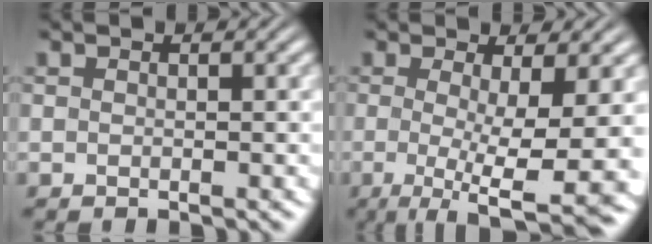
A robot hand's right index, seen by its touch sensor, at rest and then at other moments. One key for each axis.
{"total": 8.7, "fx": -3.9, "fy": 2.6, "fz": 7.3, "tx": -0.117, "ty": -0.047, "tz": -0.036}